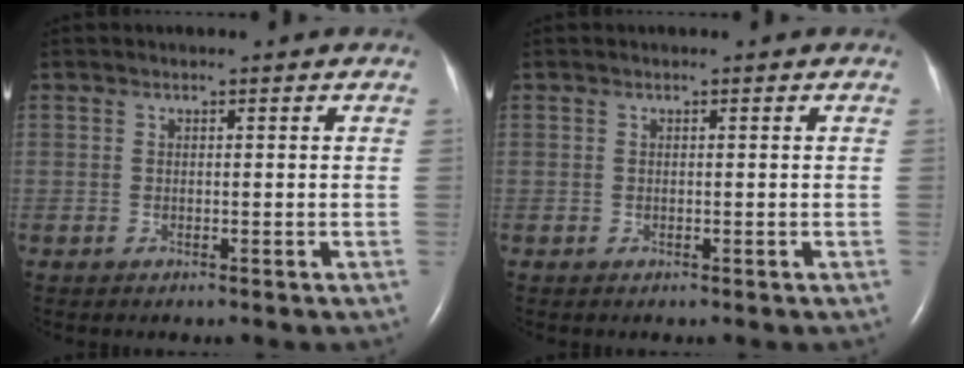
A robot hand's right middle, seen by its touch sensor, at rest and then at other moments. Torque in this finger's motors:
{"motor_torque": [0.23, -0.45, 0.00, 0.00]}